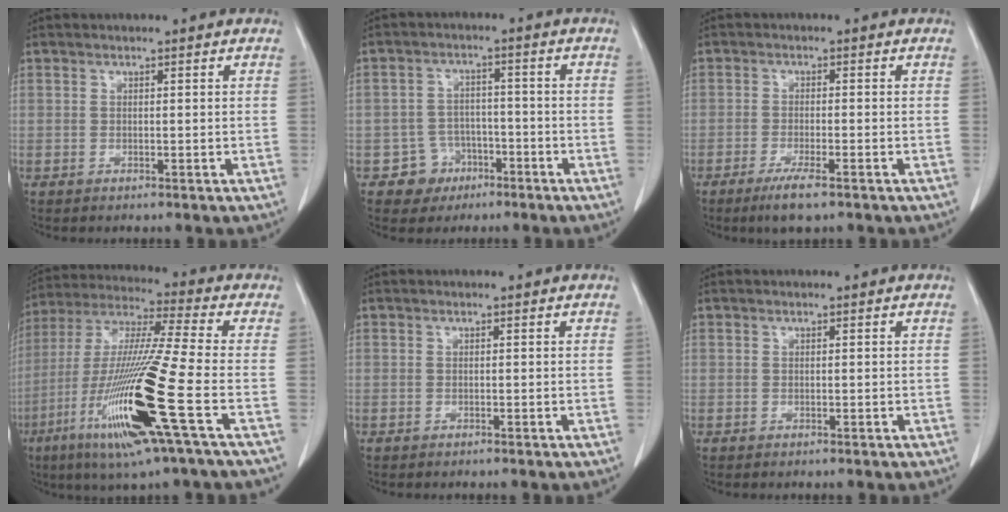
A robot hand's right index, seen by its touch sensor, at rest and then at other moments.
{"total": 5.2, "force": [-2.8, 4.4, 0.1], "torque": [0.008, 0.015, -0.041]}
{"total": 4.6, "force": [-3.1, 0.4, 3.4], "torque": [-0.067, -0.011, -0.053]}
{"total": 20.2, "force": [-7.1, -0.5, 18.9], "torque": [-0.401, -0.035, -0.143]}
{"total": 0.0}
{"total": 0.0}